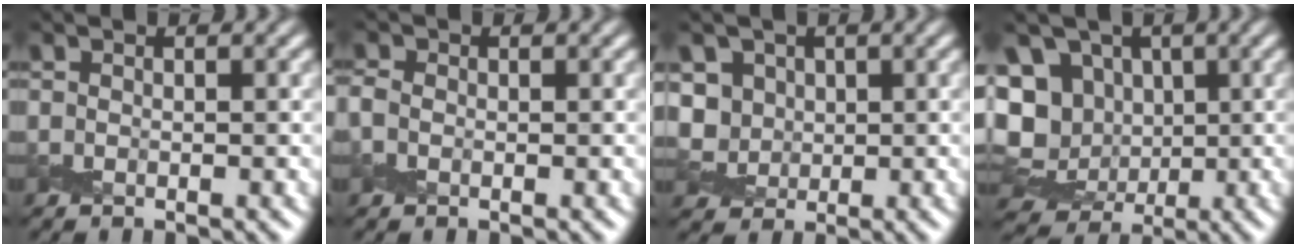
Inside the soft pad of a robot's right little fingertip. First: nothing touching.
{"total": 1.3, "force": [-0.2, 1.1, 0.7], "torque": [-0.017, 0.001, -0.011]}
{"total": 4.0, "force": [0.7, 3.6, 1.6], "torque": [-0.039, 0.002, 0.018]}
{"total": 12.3, "force": [1.4, 10.4, 6.3], "torque": [-0.126, 0.007, 0.004]}